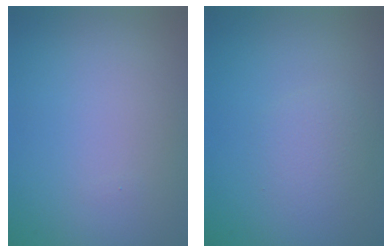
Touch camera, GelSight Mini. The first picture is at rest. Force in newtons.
{"total": 1.5, "press": 1.5, "slide": 0.0}